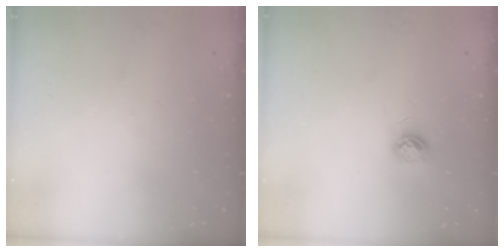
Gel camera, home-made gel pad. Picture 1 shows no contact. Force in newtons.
{"total": 4.2, "press": 4.2, "slide": 0.4}